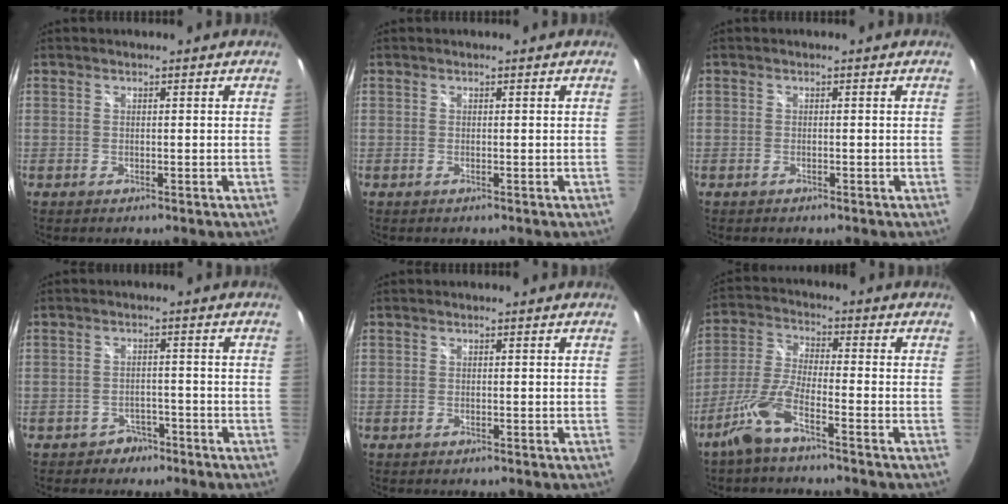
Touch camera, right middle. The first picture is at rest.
{"total": 0.0}
{"total": 0.6, "force": [-0.5, 0.3, 0.0], "torque": [-0.002, 0.000, -0.010]}
{"total": 3.6, "force": [-2.7, 2.4, 0.2], "torque": [-0.008, 0.013, -0.038]}
{"total": 0.0}
{"total": 7.6, "force": [-5.1, 1.0, 5.6], "torque": [-0.124, -0.001, -0.100]}